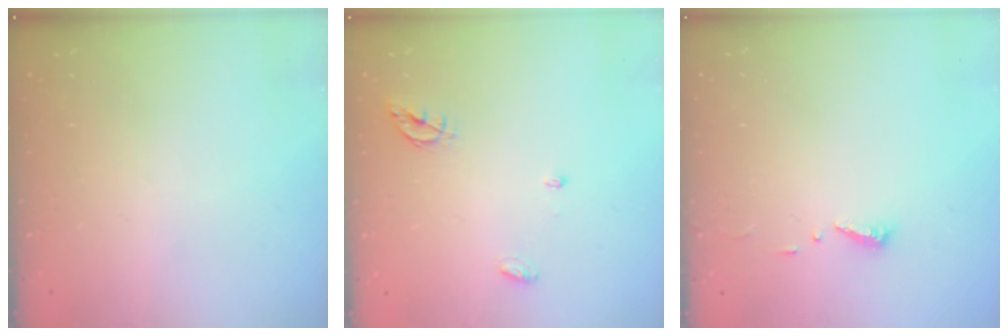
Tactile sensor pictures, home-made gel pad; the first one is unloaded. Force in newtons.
{"total": 5.1, "press": 5.1, "slide": 0.6}
{"total": 3.7, "press": 3.7, "slide": 0.2}